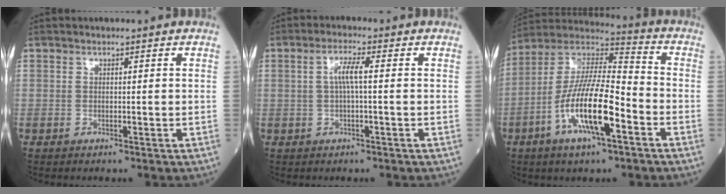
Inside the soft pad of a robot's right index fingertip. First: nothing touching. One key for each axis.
{"total": 3.3, "fx": 0.4, "fy": 0.2, "fz": 3.3, "tx": -0.067, "ty": 0.008, "tz": 0.009}
{"total": 15.4, "fx": -5.5, "fy": 3.3, "fz": 14.0, "tx": -0.271, "ty": 0.001, "tz": -0.101}